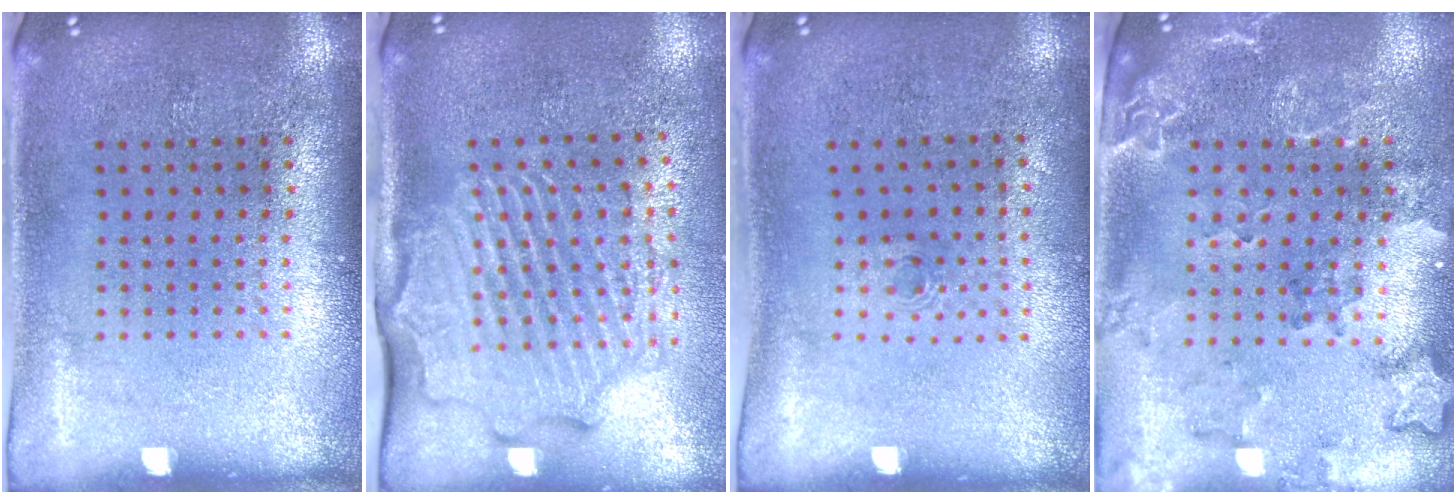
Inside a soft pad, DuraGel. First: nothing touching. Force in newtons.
{"total": 2.6, "press": 2.2, "slide": 1.4}
{"total": 0.6, "press": 0.3, "slide": 0.5}
{"total": 2.1, "press": 2.0, "slide": 0.8}